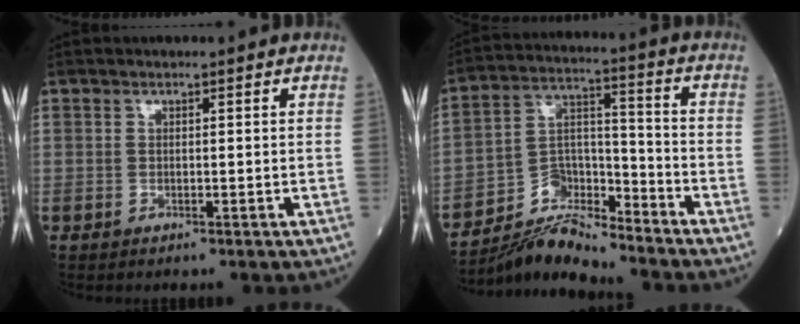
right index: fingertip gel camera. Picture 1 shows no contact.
{"total": 9.5, "force": [-9.2, 1.5, 1.6], "torque": [-0.035, 0.023, -0.173]}